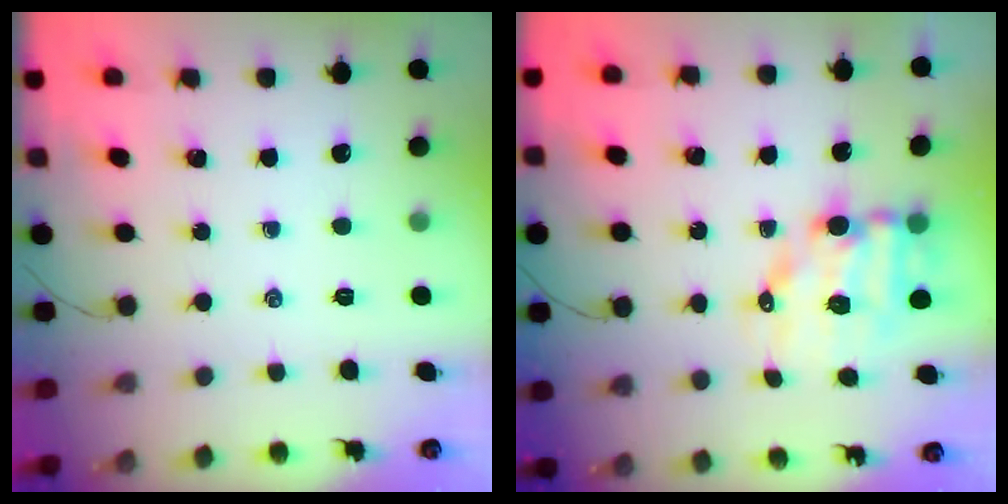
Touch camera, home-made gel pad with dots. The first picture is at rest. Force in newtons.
{"total": 9.7, "press": 9.4, "slide": 2.4}